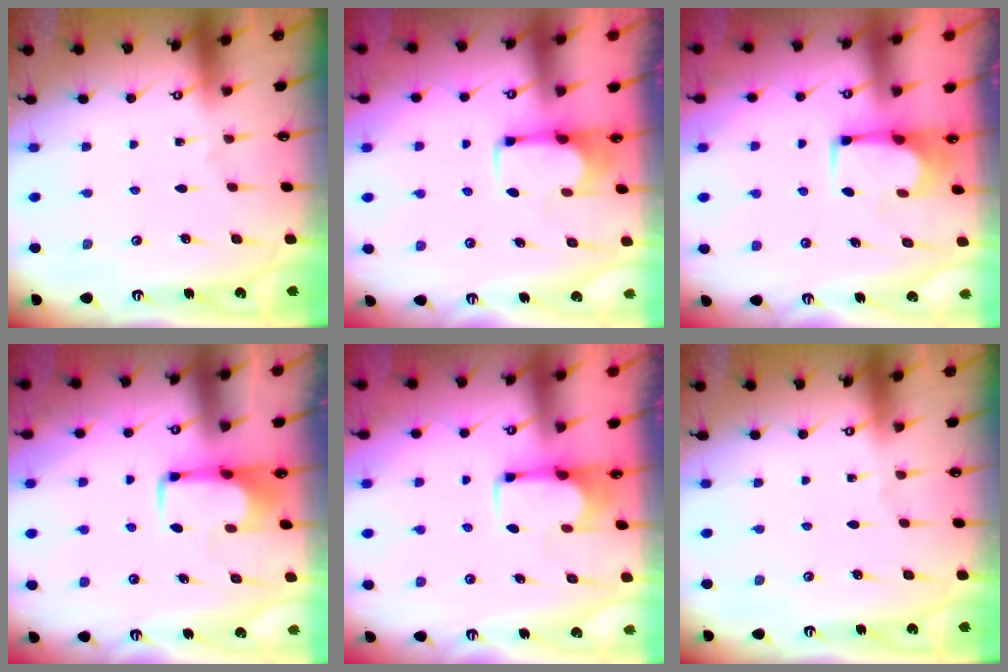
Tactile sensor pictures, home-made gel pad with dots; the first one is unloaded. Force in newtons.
{"total": 1.7, "press": 1.6, "slide": 0.7}
{"total": 5.7, "press": 5.7, "slide": 0.4}
{"total": 1.9, "press": 1.9, "slide": 0.4}
{"total": 1.7, "press": 1.6, "slide": 0.7}
{"total": 0.0}